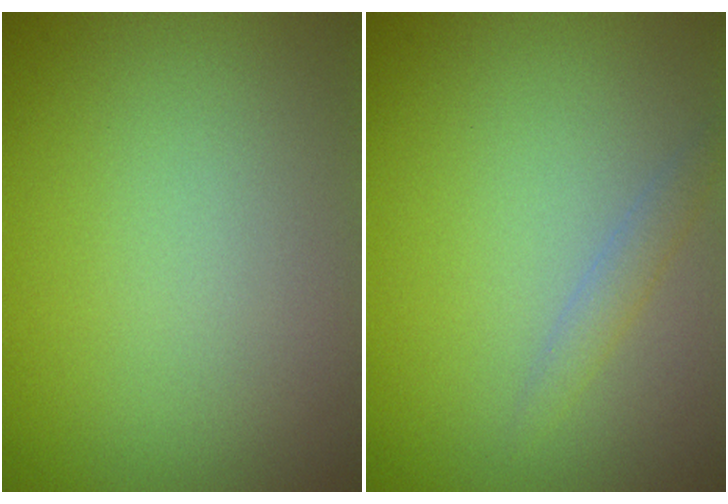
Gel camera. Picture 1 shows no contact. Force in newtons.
{"total": 1.3, "press": 1.3, "slide": 0.2}